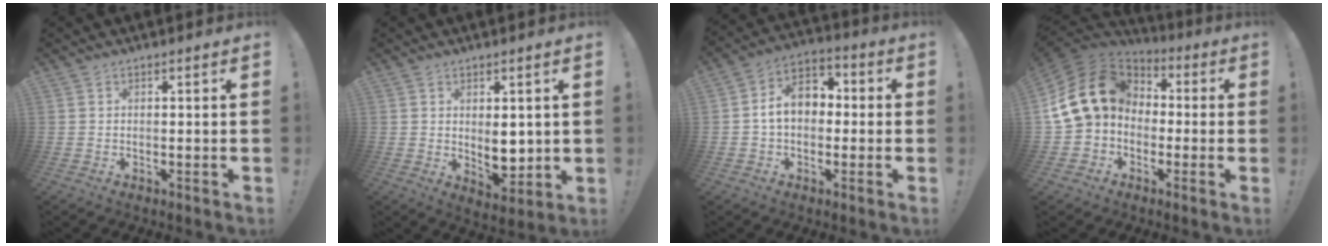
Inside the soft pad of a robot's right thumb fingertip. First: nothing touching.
{"total": 7.4, "force": [1.0, 4.8, 5.5], "torque": [-0.072, -0.009, 0.024]}
{"total": 10.7, "force": [0.7, 7.6, 7.4], "torque": [-0.106, 0.014, 0.017]}
{"total": 17.6, "force": [2.4, 14.0, 10.4], "torque": [-0.193, 0.010, 0.059]}